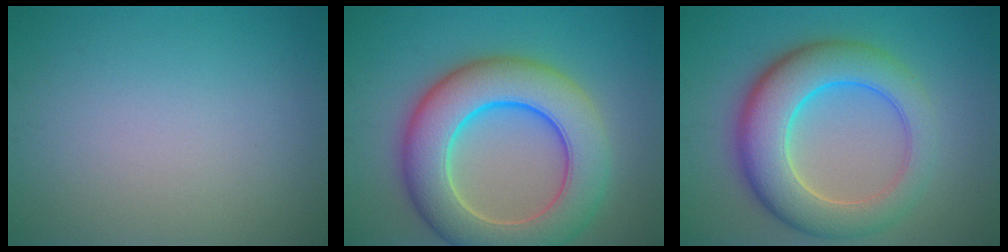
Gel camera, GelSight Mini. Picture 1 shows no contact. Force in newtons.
{"total": 11.0, "press": 11.0, "slide": 0.6}
{"total": 8.9, "press": 8.9, "slide": 0.2}